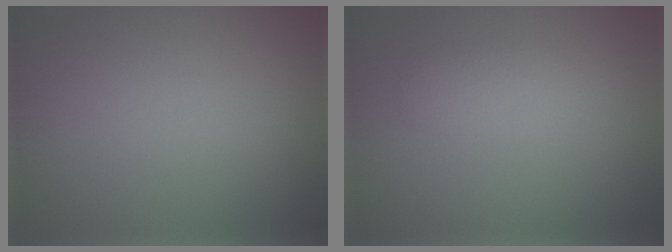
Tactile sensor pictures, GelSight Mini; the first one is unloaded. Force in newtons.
{"total": 1.8, "press": 1.8, "slide": 0.1}